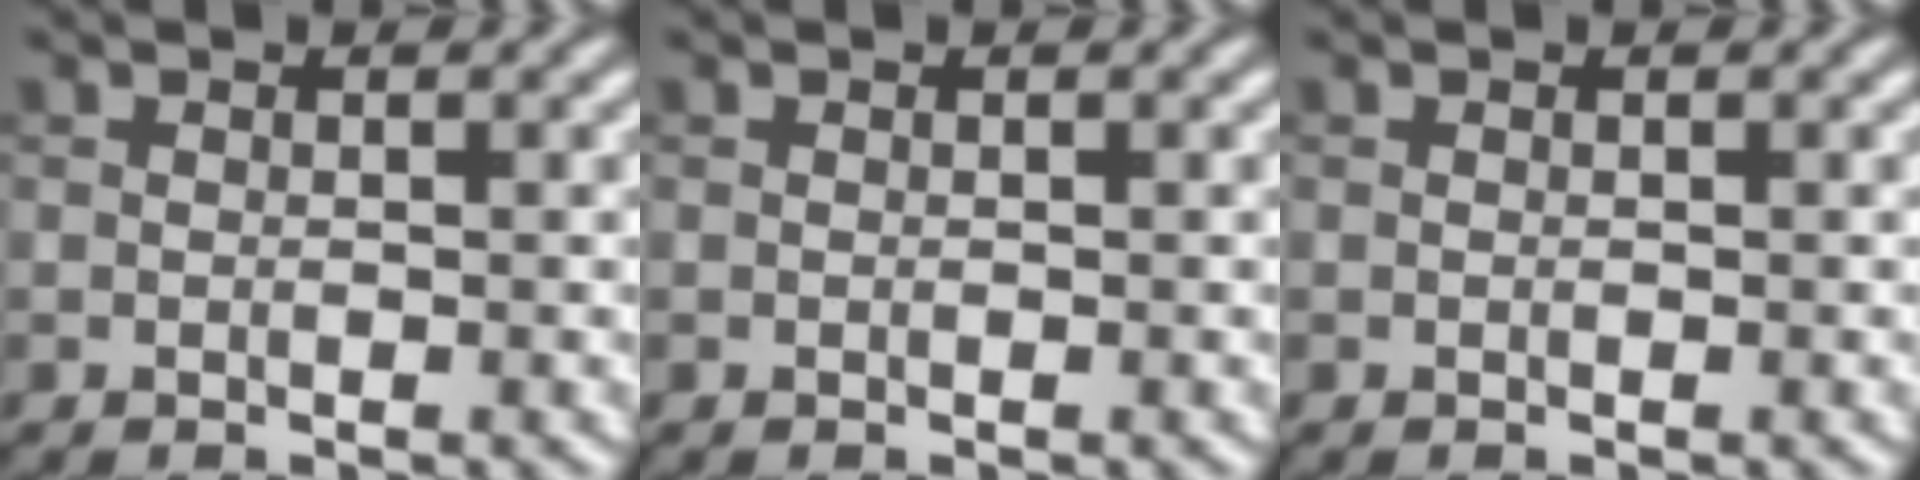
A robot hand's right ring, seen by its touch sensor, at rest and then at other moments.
{"total": 0.0}
{"total": 0.0}